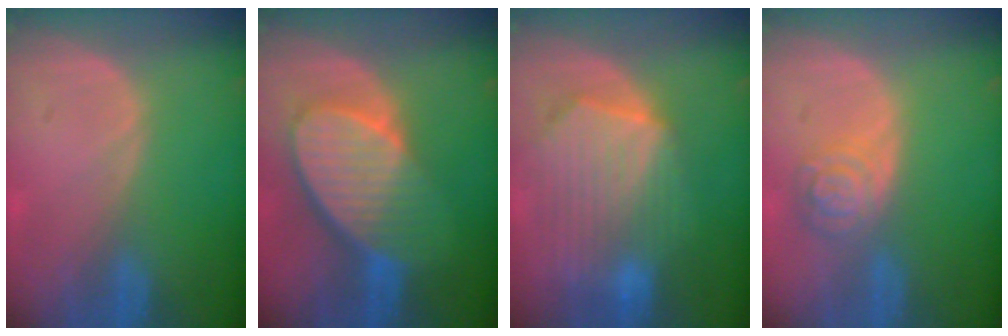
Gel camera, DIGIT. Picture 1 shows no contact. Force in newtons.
{"total": 10.0, "press": 8.8, "slide": 4.7}
{"total": 10.4, "press": 9.1, "slide": 5.1}
{"total": 5.3, "press": 4.8, "slide": 2.3}